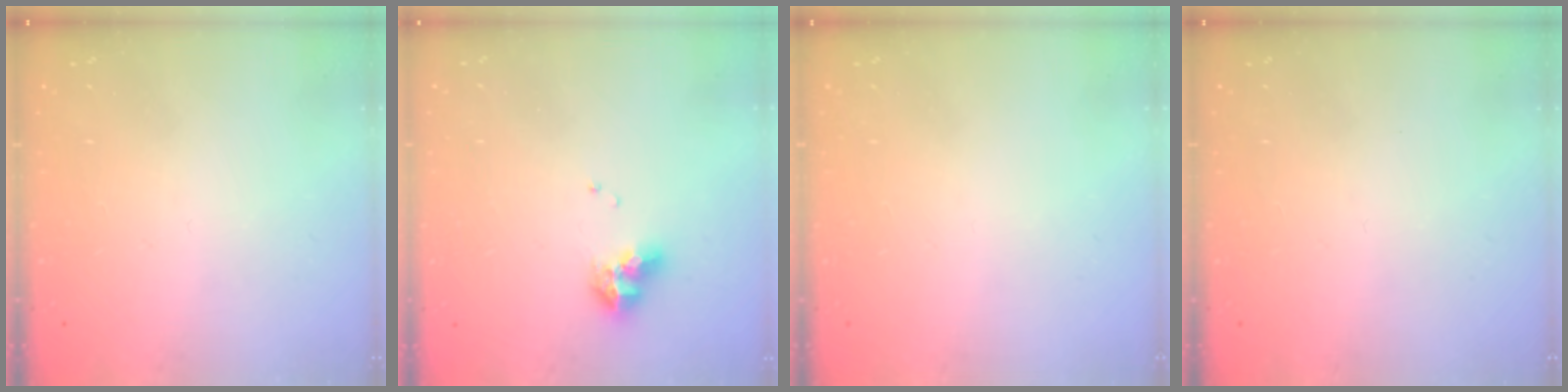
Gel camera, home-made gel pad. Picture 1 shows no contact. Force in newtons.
{"total": 9.0, "press": 8.9, "slide": 1.0}
{"total": 0.0}
{"total": 0.0}